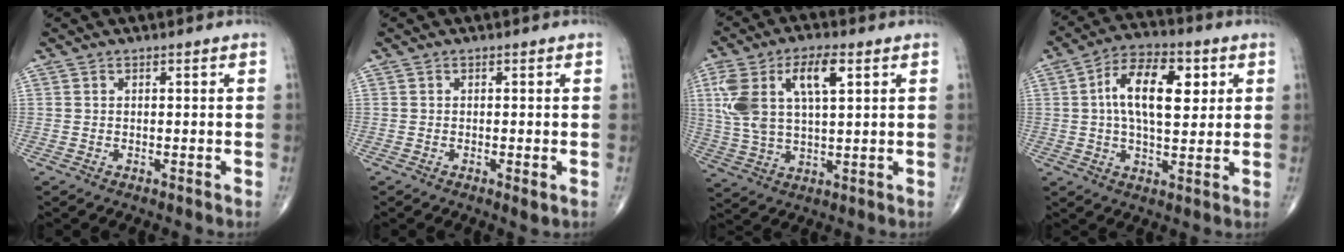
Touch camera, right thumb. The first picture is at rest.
{"total": 1.4, "force": [-0.4, 0.3, 1.3], "torque": [-0.025, -0.007, -0.008]}
{"total": 13.9, "force": [4.6, 6.1, 11.6], "torque": [-0.241, 0.008, 0.091]}
{"total": 13.7, "force": [3.0, 7.0, 11.4], "torque": [-0.176, 0.007, 0.046]}